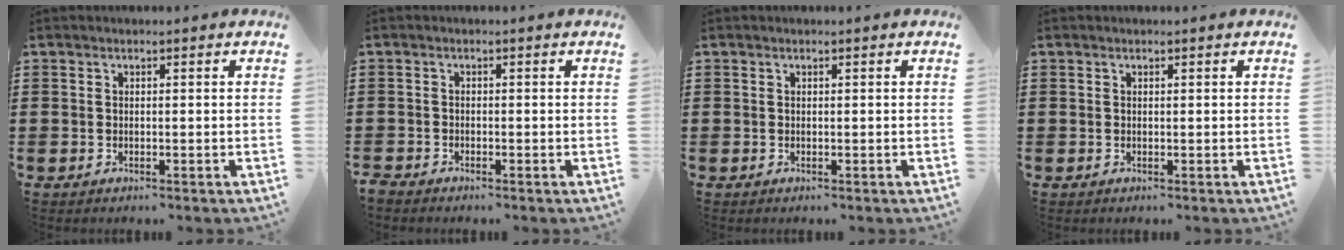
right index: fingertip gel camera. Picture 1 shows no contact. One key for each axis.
{"total": 1.0, "fx": -1.0, "fy": 0.2, "fz": 0.0, "tx": -0.004, "ty": -0.002, "tz": -0.021}
{"total": 0.0}
{"total": 0.0}